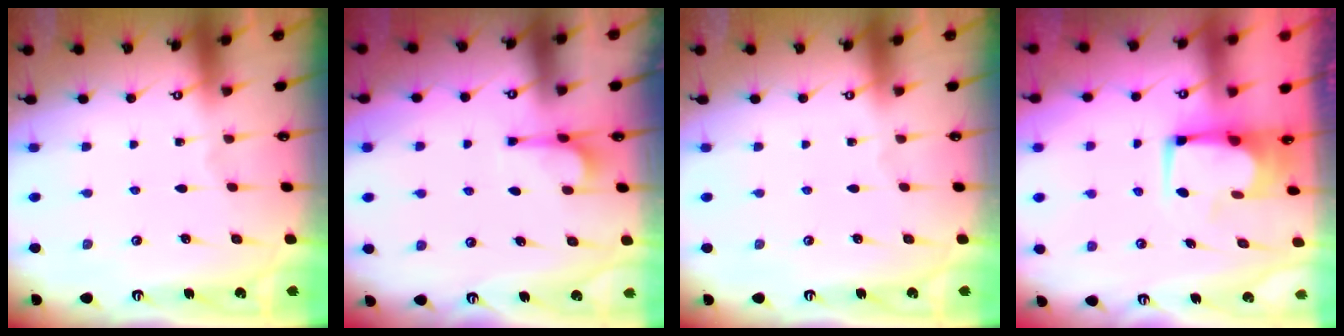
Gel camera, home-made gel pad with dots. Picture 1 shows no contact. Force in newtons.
{"total": 3.2, "press": 3.2, "slide": 0.7}
{"total": 0.0}
{"total": 3.7, "press": 3.7, "slide": 0.3}